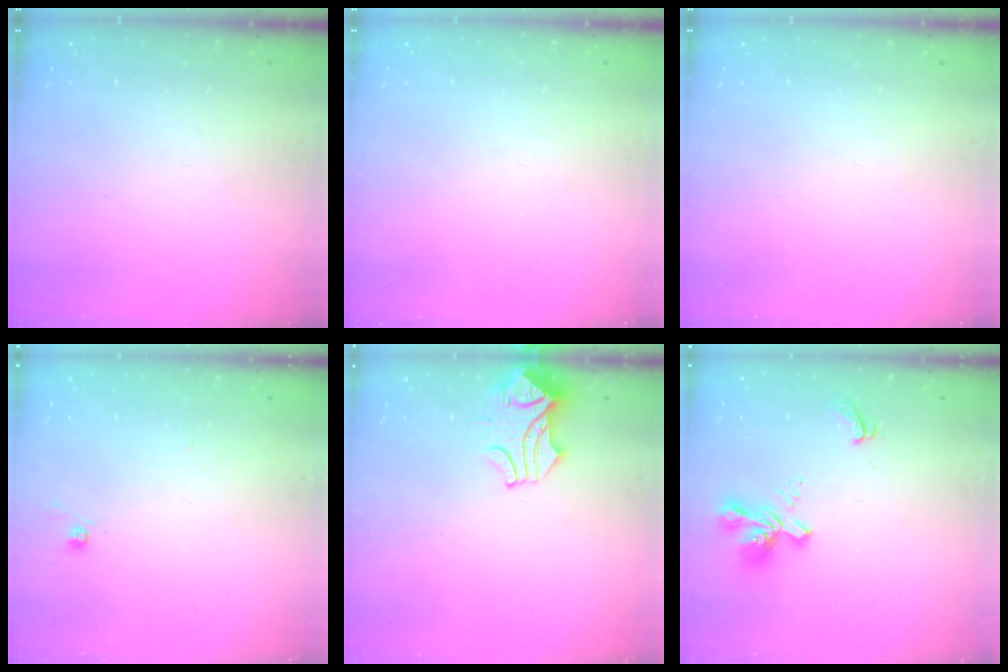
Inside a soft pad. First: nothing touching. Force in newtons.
{"total": 0.0}
{"total": 0.0}
{"total": 2.7, "press": 2.7, "slide": 0.2}
{"total": 1.2, "press": 0.0, "slide": 1.2}
{"total": 2.9, "press": 2.7, "slide": 1.2}